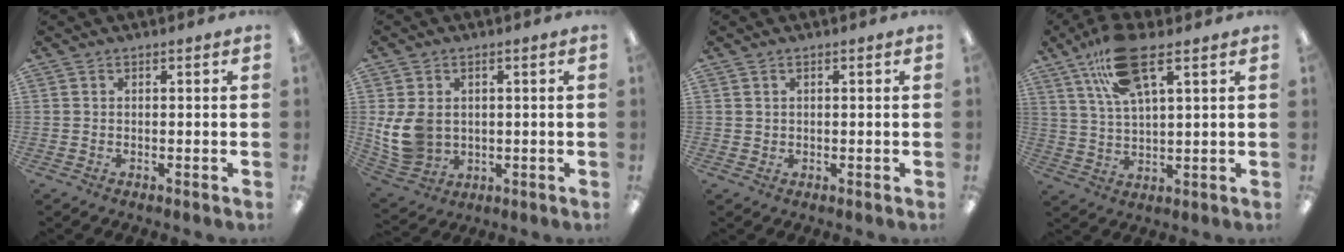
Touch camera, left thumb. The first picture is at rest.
{"total": 9.1, "force": [0.6, 7.4, 5.4], "torque": [-0.133, 0.008, 0.015]}
{"total": 1.1, "force": [0.6, 0.8, 0.2], "torque": [-0.006, 0.003, 0.011]}
{"total": 14.3, "force": [8.4, 5.1, 10.4], "torque": [-0.197, -0.009, 0.150]}